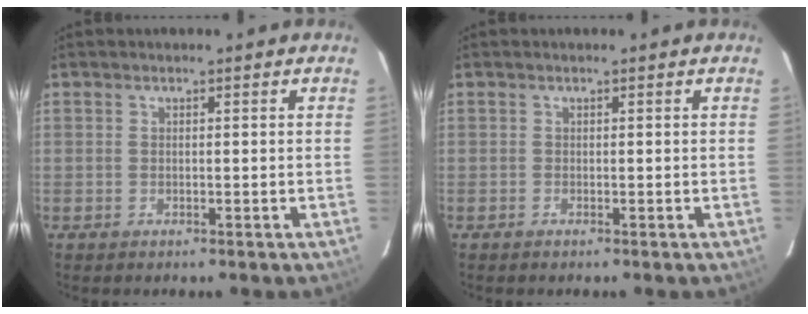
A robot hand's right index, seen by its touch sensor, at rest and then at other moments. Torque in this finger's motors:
{"motor_torque": [0.00, 0.00, 0.00, -0.05]}